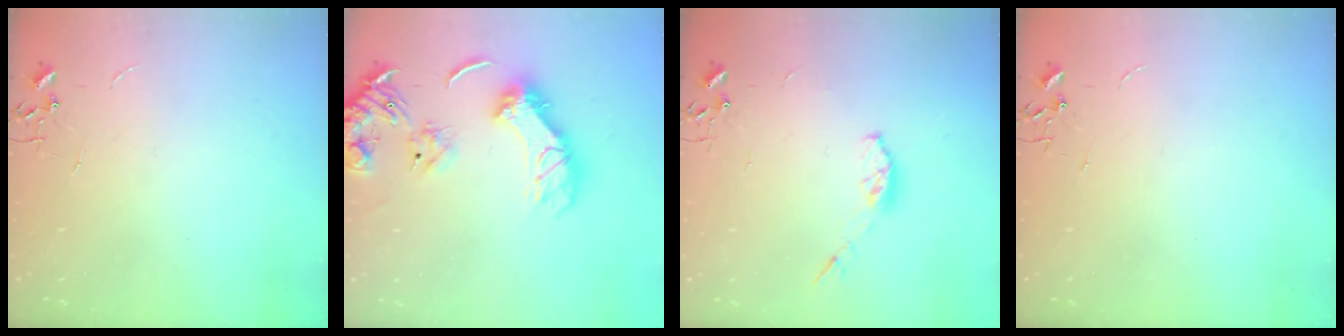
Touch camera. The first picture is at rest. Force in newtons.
{"total": 16.0, "press": 15.9, "slide": 1.7}
{"total": 6.3, "press": 6.3, "slide": 0.6}
{"total": 0.0}